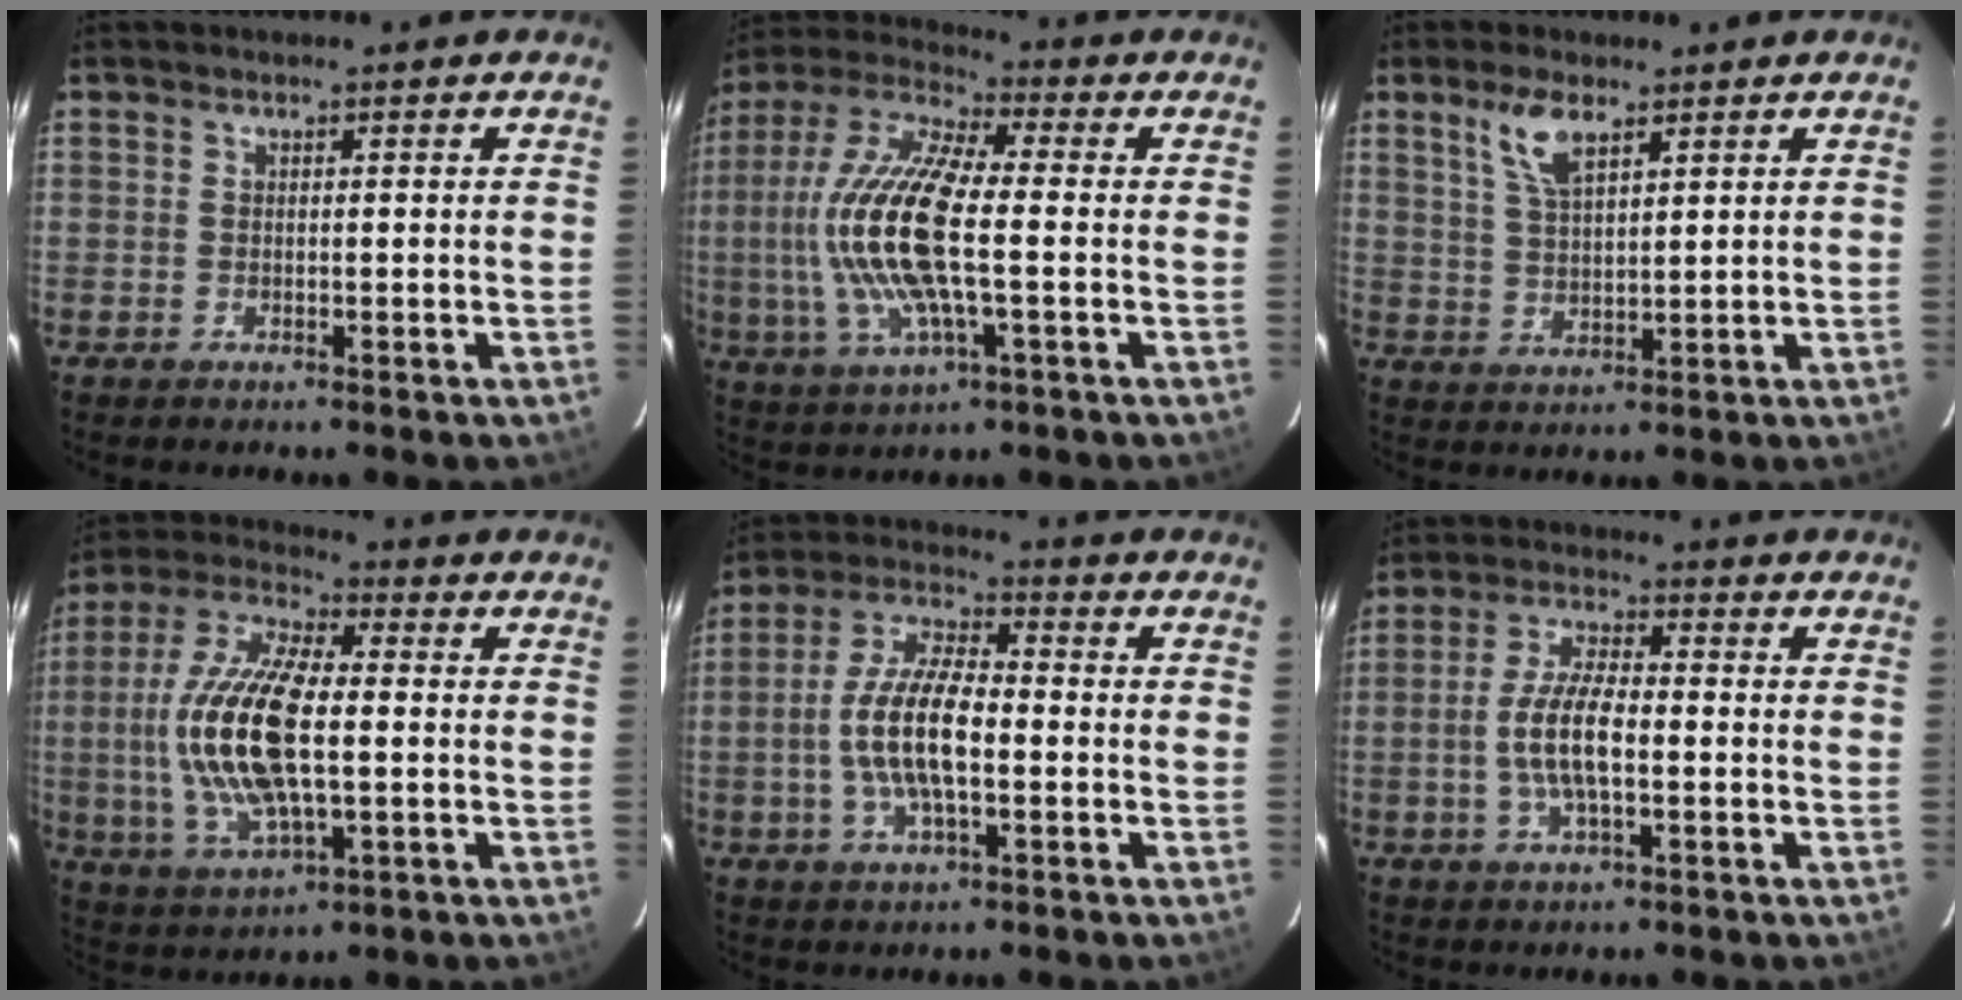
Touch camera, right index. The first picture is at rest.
{"total": 18.2, "force": [-1.1, 5.6, 17.3], "torque": [-0.348, 0.000, -0.027]}
{"total": 6.0, "force": [3.6, 2.2, 4.2], "torque": [-0.084, 0.005, 0.076]}
{"total": 18.0, "force": [-0.8, 7.2, 16.4], "torque": [-0.340, 0.003, -0.014]}
{"total": 11.9, "force": [-2.0, 4.3, 10.9], "torque": [-0.225, 0.006, -0.039]}
{"total": 8.5, "force": [-1.4, 2.9, 7.9], "torque": [-0.159, 0.005, -0.028]}